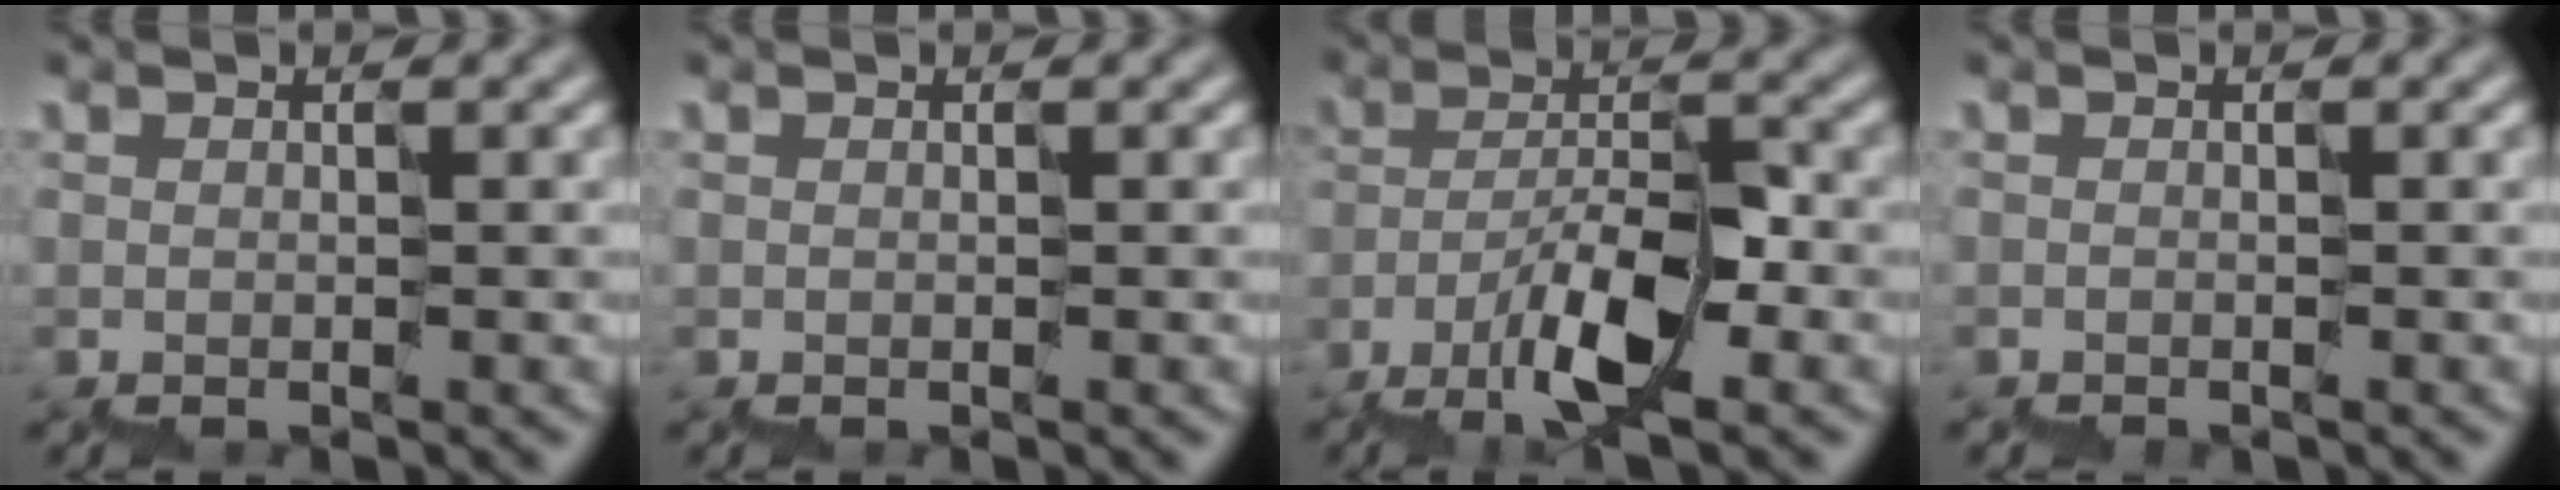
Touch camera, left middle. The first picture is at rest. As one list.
[{"total": 0.0}, {"total": 5.7, "force": [-3.8, 1.4, 4.1], "torque": [-0.072, 0.012, -0.074]}, {"total": 0.7, "force": [-0.6, -0.1, -0.3], "torque": [0.003, -0.005, -0.016]}]